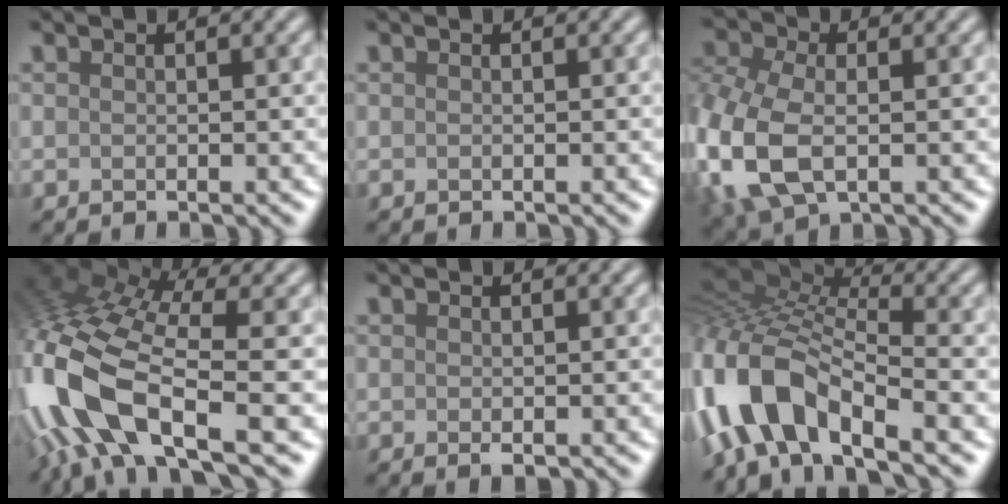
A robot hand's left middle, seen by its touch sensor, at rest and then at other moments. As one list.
[{"total": 0.0}, {"total": 9.7, "force": [-1.4, 6.4, 7.0], "torque": [-0.193, -0.017, -0.025]}, {"total": 14.0, "force": [-3.3, 6.4, 12.0], "torque": [-0.283, -0.002, -0.067]}, {"total": 0.6, "force": [-0.2, 0.3, 0.5], "torque": [-0.009, -0.003, 0.000]}, {"total": 10.6, "force": [-4.4, 5.0, 8.3], "torque": [-0.158, 0.018, -0.100]}]